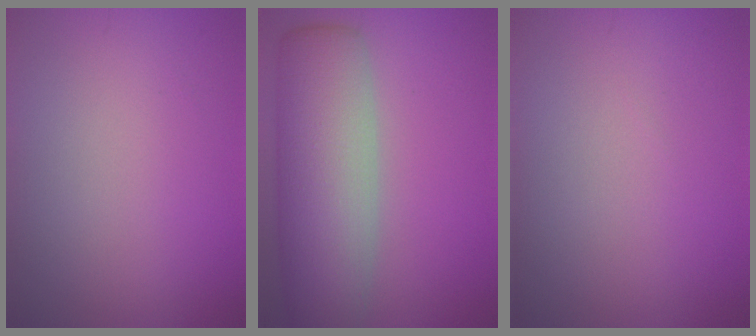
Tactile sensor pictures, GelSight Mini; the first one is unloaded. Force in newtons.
{"total": 10.6, "press": 10.5, "slide": 0.5}
{"total": 0.0}